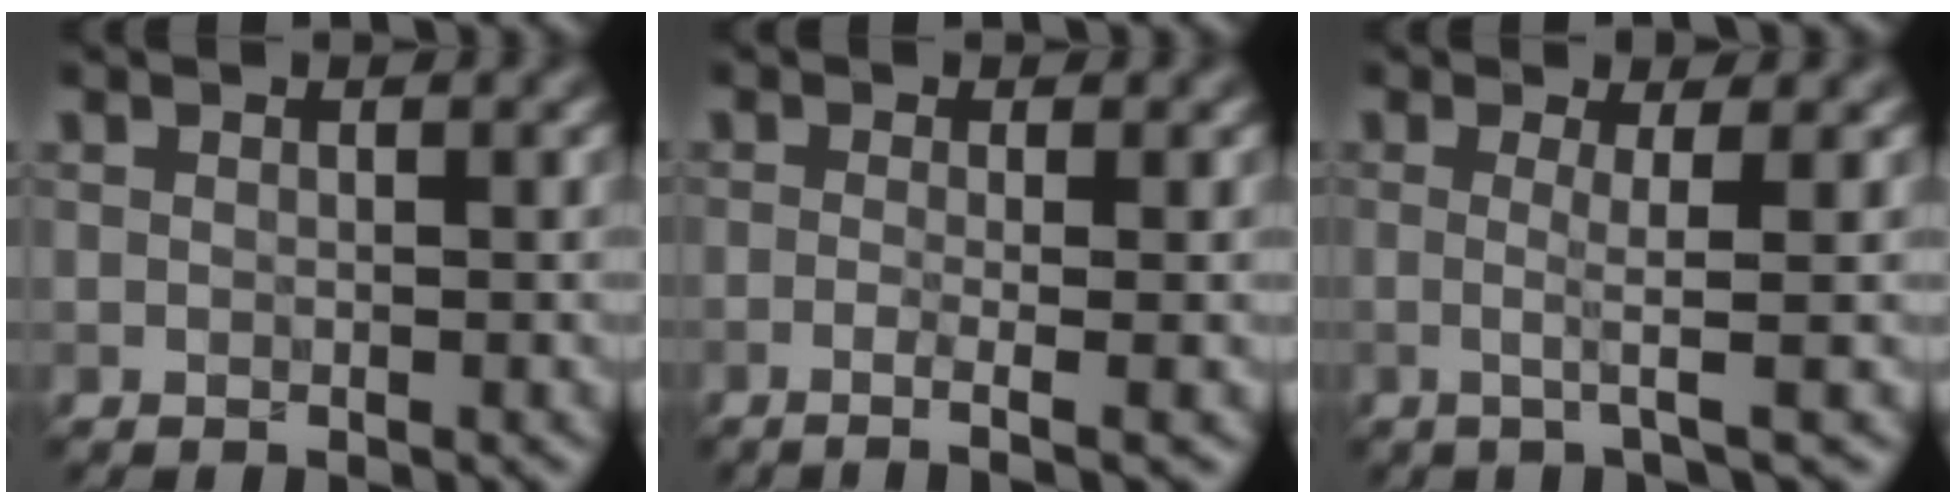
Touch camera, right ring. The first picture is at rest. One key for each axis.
{"total": 3.3, "fx": -0.9, "fy": 1.3, "fz": 2.9, "tx": -0.029, "ty": -0.002, "tz": -0.026}
{"total": 2.4, "fx": 0.1, "fy": 0.3, "fz": 2.4, "tx": -0.045, "ty": -0.005, "tz": -0.010}